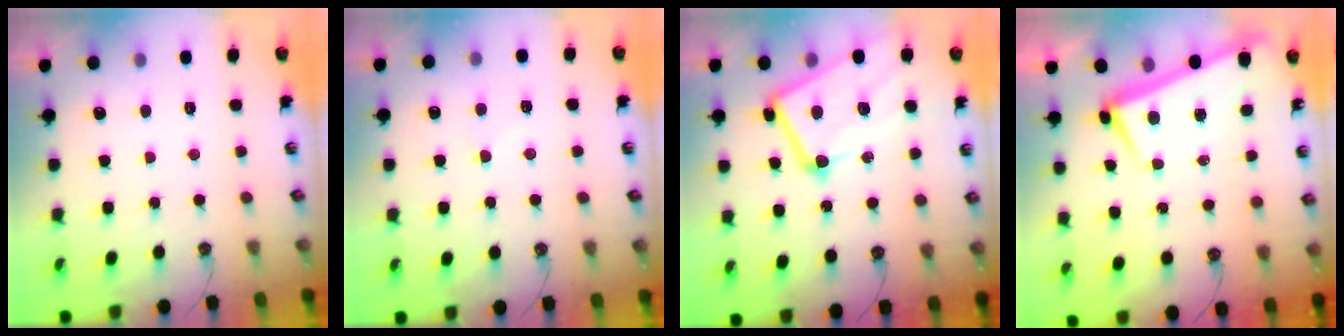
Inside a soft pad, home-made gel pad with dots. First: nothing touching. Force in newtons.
{"total": 2.5, "press": 2.5, "slide": 0.4}
{"total": 13.8, "press": 13.7, "slide": 1.6}
{"total": 2.0, "press": 1.8, "slide": 0.9}